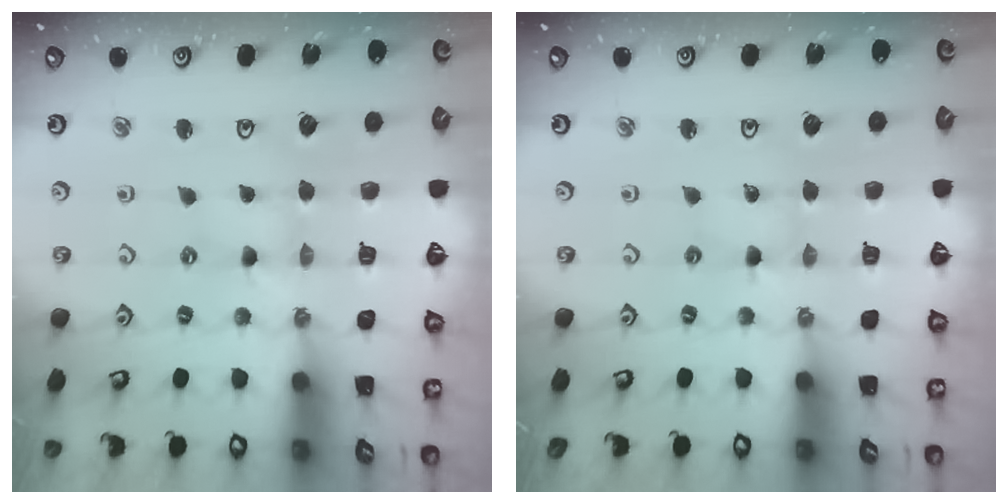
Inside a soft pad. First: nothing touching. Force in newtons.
{"total": 1.1, "press": 1.1, "slide": 0.1}